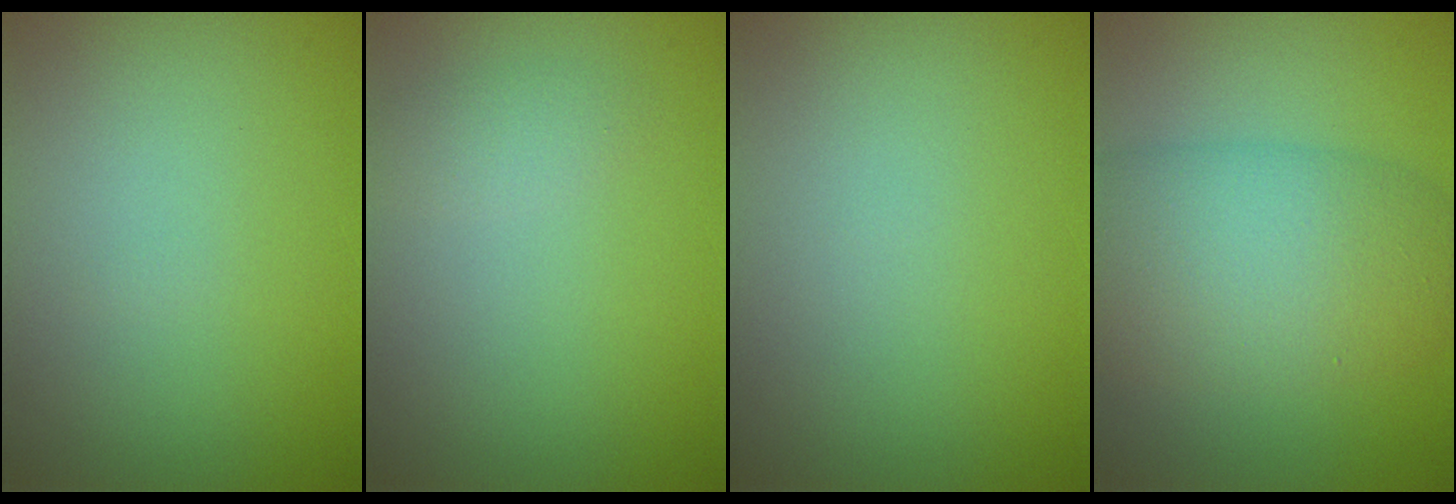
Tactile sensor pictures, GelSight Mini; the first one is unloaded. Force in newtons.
{"total": 1.2, "press": 1.2, "slide": 0.0}
{"total": 0.0}
{"total": 9.3, "press": 9.3, "slide": 0.3}